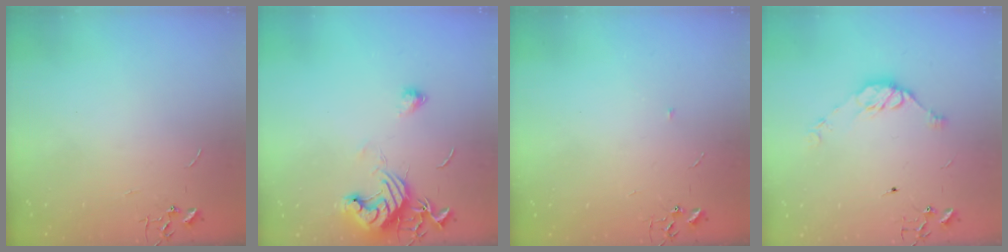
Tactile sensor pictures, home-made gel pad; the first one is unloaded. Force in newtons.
{"total": 12.0, "press": 11.9, "slide": 1.6}
{"total": 3.4, "press": 3.3, "slide": 0.8}
{"total": 9.8, "press": 9.7, "slide": 1.2}